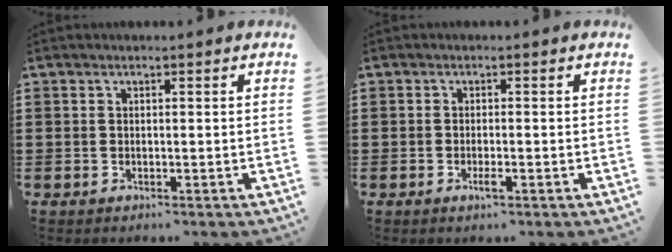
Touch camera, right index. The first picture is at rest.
{"total": 1.6, "force": [-0.8, 0.2, 1.4], "torque": [-0.031, -0.006, -0.016]}